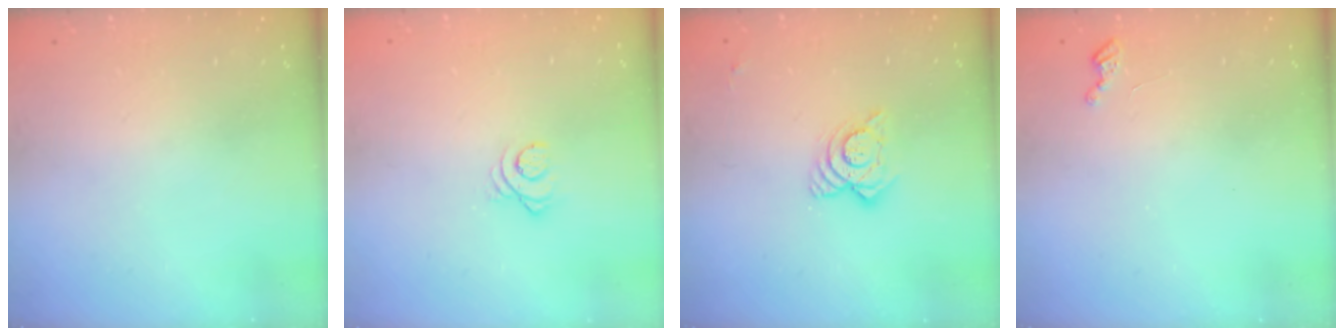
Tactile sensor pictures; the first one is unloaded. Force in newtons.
{"total": 2.5, "press": 2.5, "slide": 0.2}
{"total": 8.4, "press": 8.3, "slide": 1.0}
{"total": 2.7, "press": 2.7, "slide": 0.4}